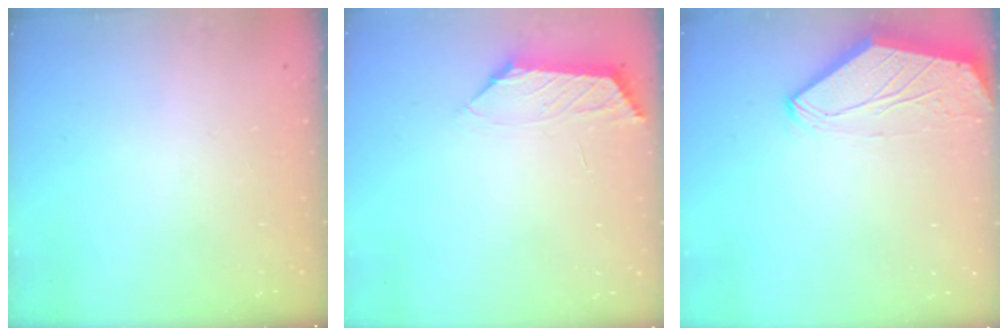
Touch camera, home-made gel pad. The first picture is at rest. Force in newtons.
{"total": 0.8, "press": 0.7, "slide": 0.4}
{"total": 0.0}